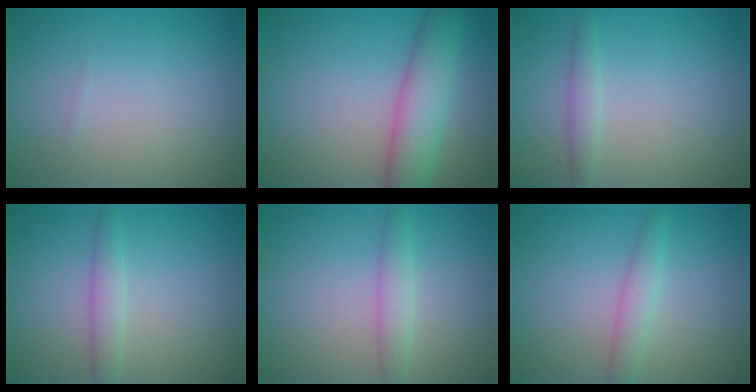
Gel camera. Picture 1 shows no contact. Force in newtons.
{"total": 5.6, "press": 5.6, "slide": 0.2}
{"total": 1.5, "press": 1.5, "slide": 0.1}
{"total": 1.8, "press": 1.8, "slide": 0.1}
{"total": 2.0, "press": 2.0, "slide": 0.2}
{"total": 2.0, "press": 2.0, "slide": 0.0}